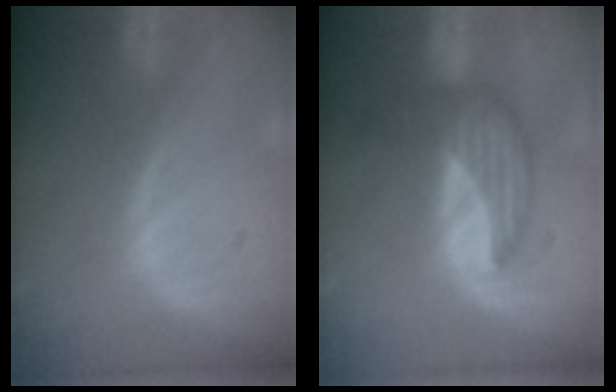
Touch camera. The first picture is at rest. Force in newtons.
{"total": 7.3, "press": 6.8, "slide": 2.7}